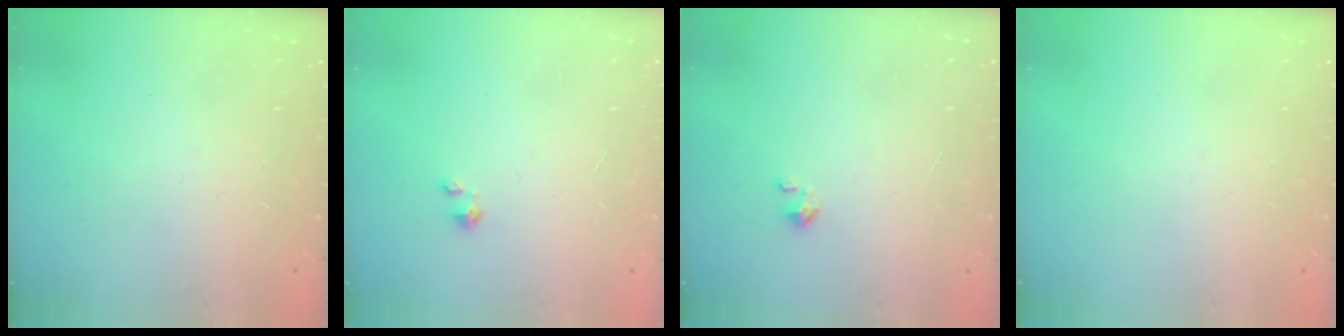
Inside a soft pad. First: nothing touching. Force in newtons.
{"total": 0.0}
{"total": 0.0}
{"total": 0.0}